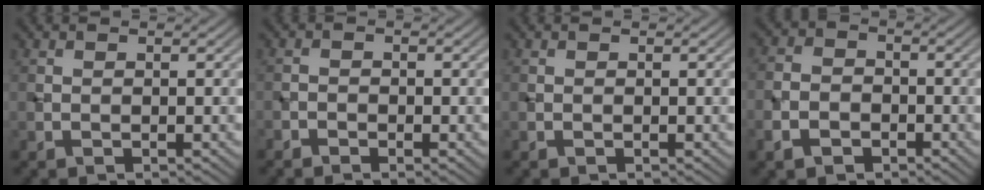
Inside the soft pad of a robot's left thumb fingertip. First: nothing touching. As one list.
[{"total": 1.3, "force": [-1.0, 0.7, 0.5], "torque": [-0.007, -0.001, -0.021]}, {"total": 0.0}, {"total": 4.3, "force": [-2.4, 3.0, 1.9], "torque": [-0.044, -0.005, -0.054]}]